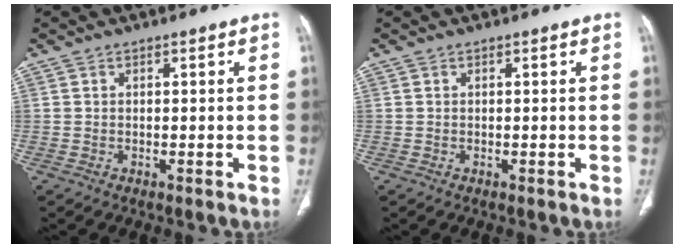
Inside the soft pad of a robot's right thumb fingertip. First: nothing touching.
{"total": 0.0}